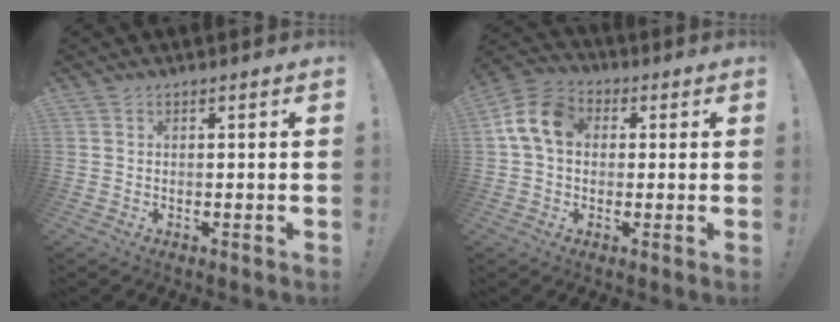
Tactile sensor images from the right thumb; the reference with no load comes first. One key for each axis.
{"total": 11.9, "fx": 2.3, "fy": 8.8, "fz": 7.8, "tx": -0.146, "ty": 0.016, "tz": 0.049}